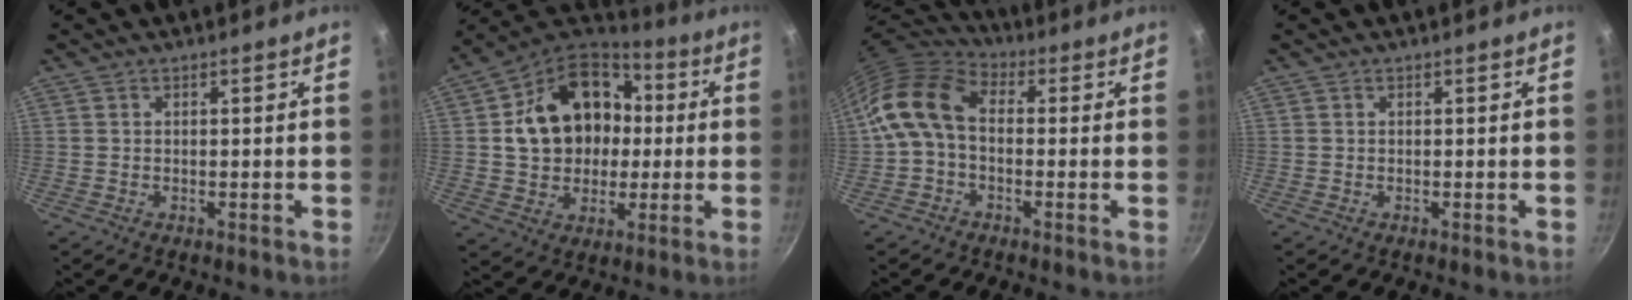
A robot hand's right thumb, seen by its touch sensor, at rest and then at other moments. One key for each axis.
{"total": 20.4, "fx": 2.0, "fy": 16.1, "fz": 12.3, "tx": -0.187, "ty": 0.040, "tz": 0.032}
{"total": 11.5, "fx": -0.2, "fy": 7.7, "fz": 8.5, "tx": -0.156, "ty": 0.033, "tz": -0.026}
{"total": 0.0}